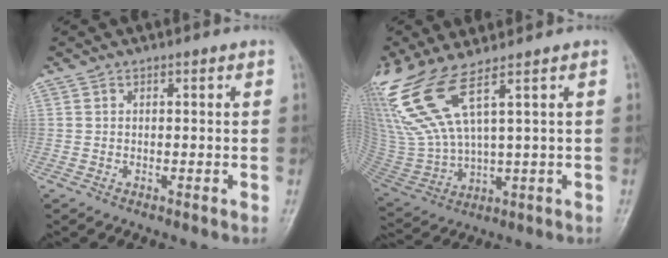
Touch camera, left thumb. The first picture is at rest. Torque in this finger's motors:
{"motor_torque": [0.83, 0.28, 2.01, -0.76, 0.43]}